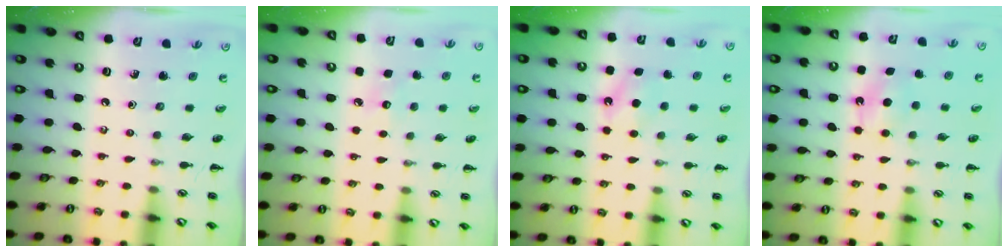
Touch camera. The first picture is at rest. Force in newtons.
{"total": 5.7, "press": 5.5, "slide": 1.5}
{"total": 6.2, "press": 6.0, "slide": 1.4}
{"total": 6.1, "press": 5.9, "slide": 1.7}